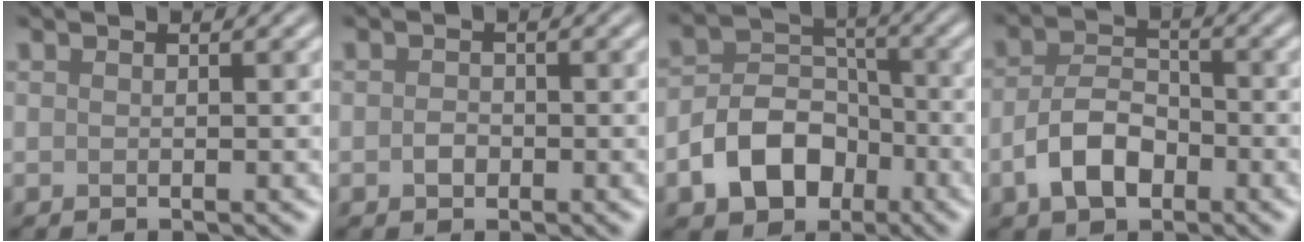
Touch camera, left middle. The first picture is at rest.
{"total": 1.2, "force": [-0.4, 0.9, 0.6], "torque": [-0.014, 0.000, -0.010]}
{"total": 6.6, "force": [-3.0, 4.7, 3.6], "torque": [-0.057, 0.001, -0.060]}
{"total": 4.8, "force": [-2.2, 2.9, 3.2], "torque": [-0.060, 0.006, -0.045]}